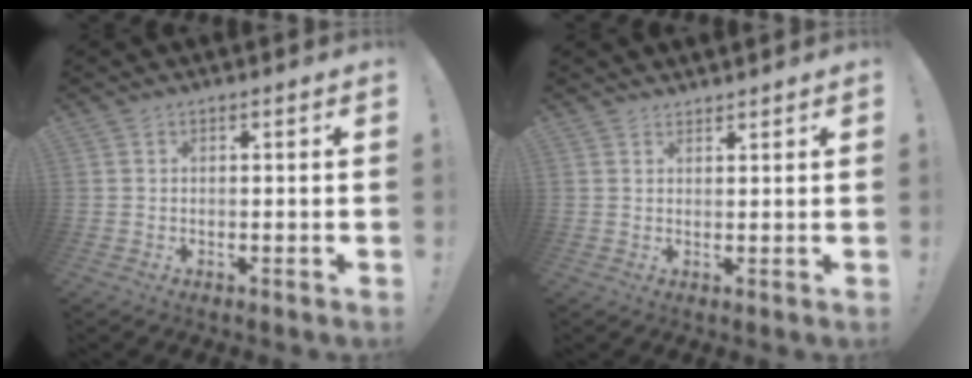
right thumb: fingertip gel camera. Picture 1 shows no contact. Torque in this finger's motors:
{"motor_torque": [0.21, 0.18, -0.07, 0.05, 0.02]}